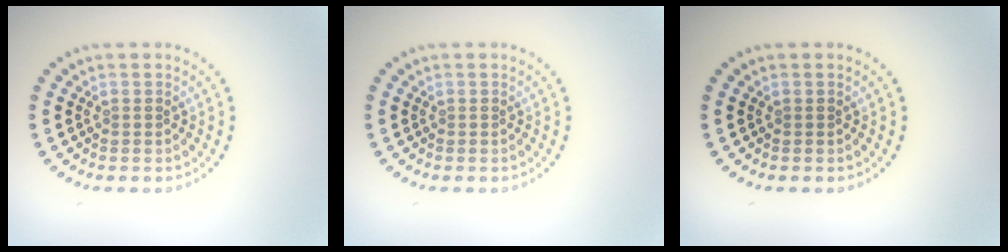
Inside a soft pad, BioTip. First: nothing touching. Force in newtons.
{"total": 0.0}
{"total": 0.0}